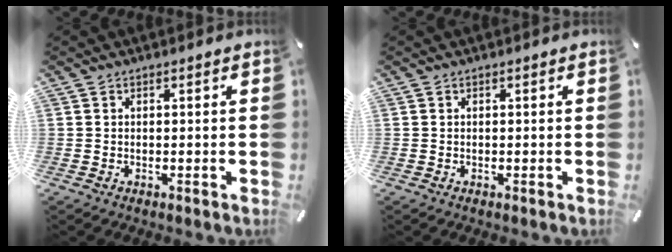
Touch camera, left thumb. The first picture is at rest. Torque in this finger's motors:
{"motor_torque": [0.00, 0.00, -0.03, 0.03, 0.00]}